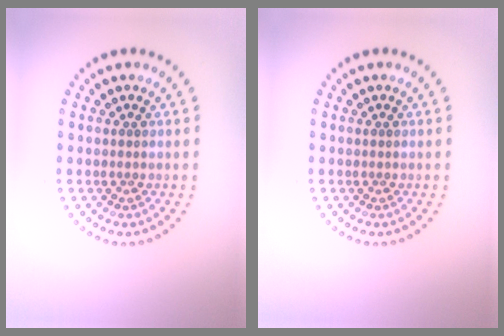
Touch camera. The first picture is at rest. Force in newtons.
{"total": 0.0}